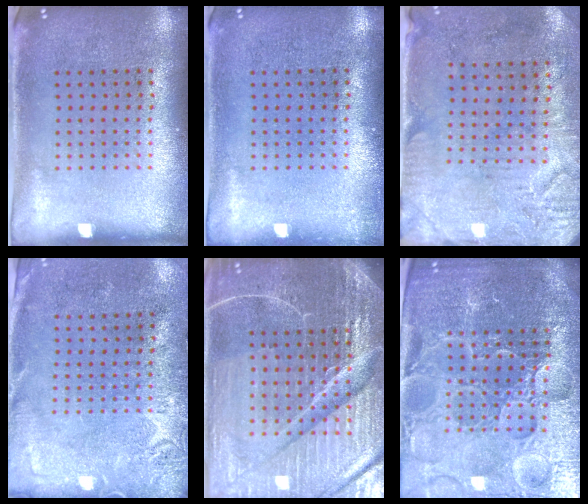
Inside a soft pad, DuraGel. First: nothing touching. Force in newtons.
{"total": 0.6, "press": 0.6, "slide": 0.1}
{"total": 3.2, "press": 2.6, "slide": 1.8}
{"total": 2.7, "press": 2.3, "slide": 1.5}
{"total": 6.6, "press": 5.8, "slide": 3.1}
{"total": 5.7, "press": 5.2, "slide": 2.4}